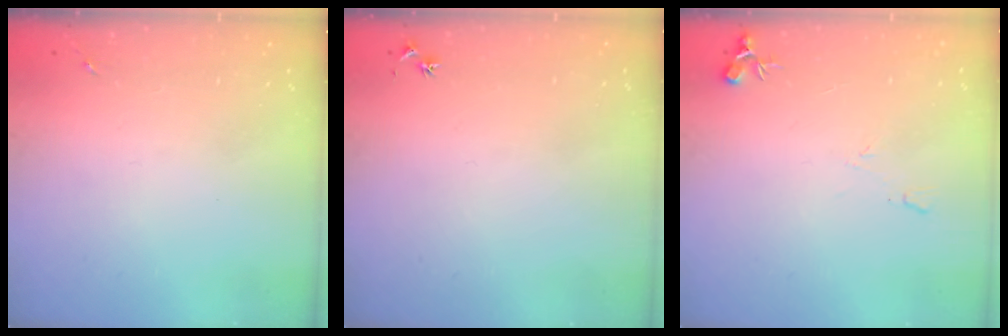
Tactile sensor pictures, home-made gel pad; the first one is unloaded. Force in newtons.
{"total": 2.5, "press": 2.5, "slide": 0.3}
{"total": 6.9, "press": 6.9, "slide": 0.7}